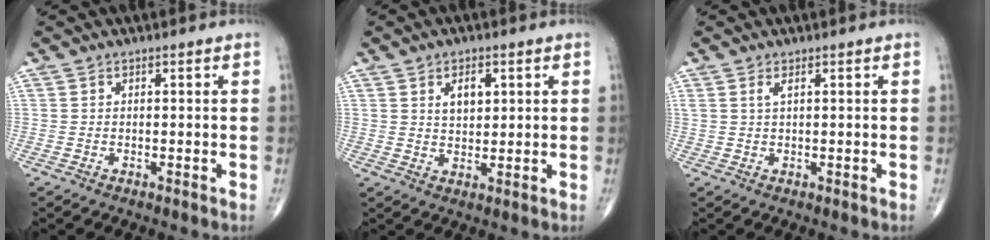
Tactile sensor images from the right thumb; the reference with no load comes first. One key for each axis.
{"total": 4.4, "fx": 1.7, "fy": 2.5, "fz": 3.2, "tx": -0.040, "ty": -0.011, "tz": 0.029}
{"total": 1.2, "fx": 0.6, "fy": 0.3, "fz": 1.0, "tx": -0.025, "ty": 0.004, "tz": 0.015}